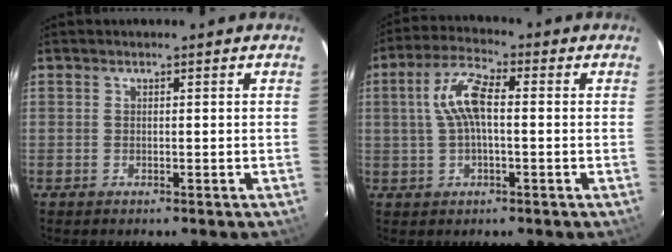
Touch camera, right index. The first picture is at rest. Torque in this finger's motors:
{"motor_torque": [0.70, -0.37, 0.63, 0.16]}